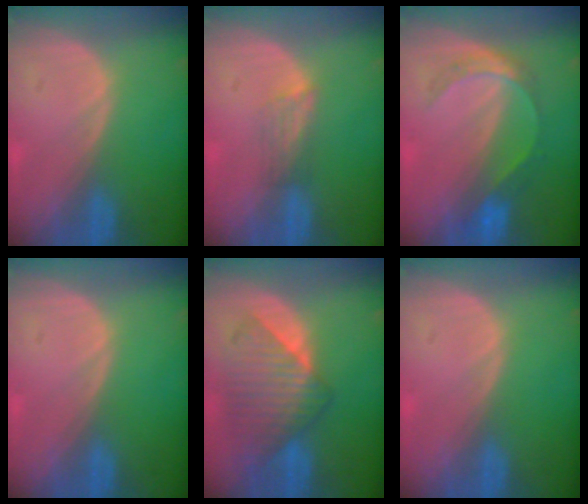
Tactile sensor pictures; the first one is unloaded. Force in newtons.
{"total": 2.4, "press": 1.9, "slide": 1.5}
{"total": 5.4, "press": 5.0, "slide": 2.1}
{"total": 0.0}
{"total": 8.4, "press": 8.2, "slide": 2.1}
{"total": 0.0}